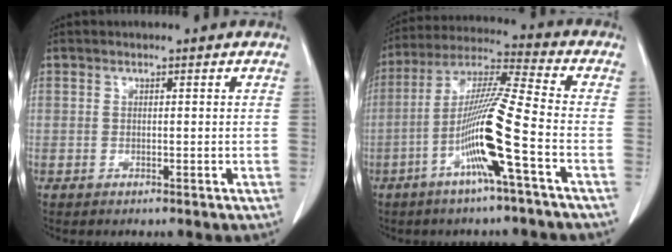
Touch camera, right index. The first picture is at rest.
{"total": 13.0, "force": [-4.6, -1.0, 12.1], "torque": [-0.236, 0.000, -0.096]}